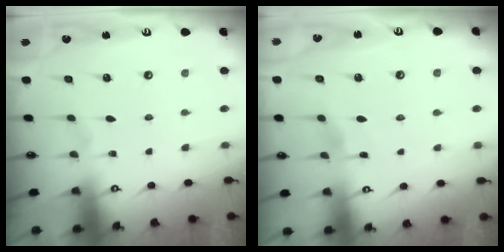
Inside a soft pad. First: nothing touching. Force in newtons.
{"total": 2.8, "press": 2.7, "slide": 0.3}